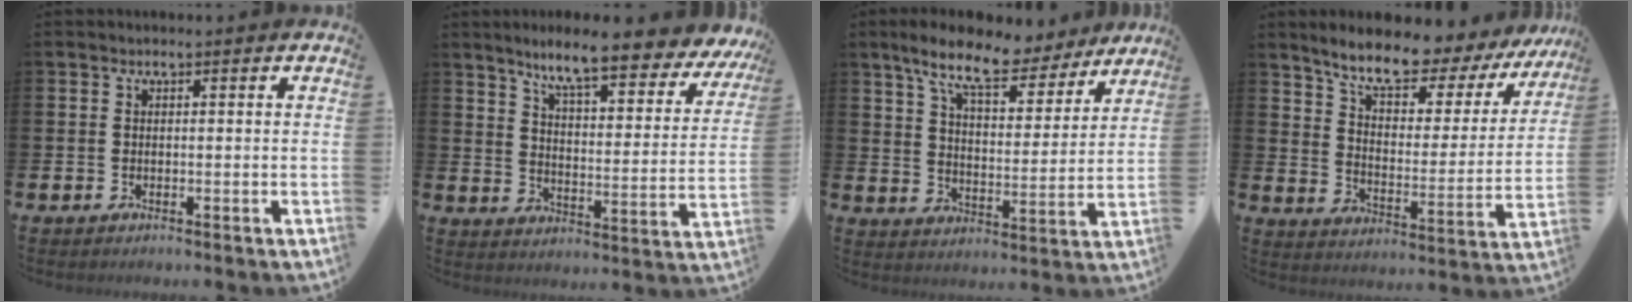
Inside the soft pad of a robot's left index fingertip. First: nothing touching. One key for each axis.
{"total": 9.0, "fx": 7.8, "fy": 1.0, "fz": 4.3, "tx": -0.097, "ty": -0.055, "tz": 0.130}
{"total": 10.3, "fx": 8.8, "fy": 2.9, "fz": 4.5, "tx": -0.107, "ty": -0.047, "tz": 0.153}
{"total": 8.9, "fx": 7.9, "fy": 2.1, "fz": 3.7, "tx": -0.093, "ty": -0.058, "tz": 0.127}